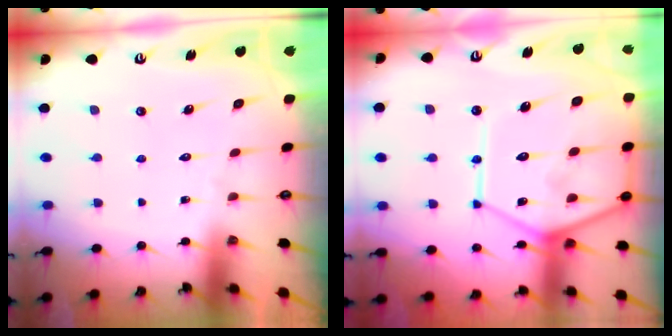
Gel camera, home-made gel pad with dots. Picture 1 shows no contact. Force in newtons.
{"total": 16.6, "press": 16.5, "slide": 2.0}